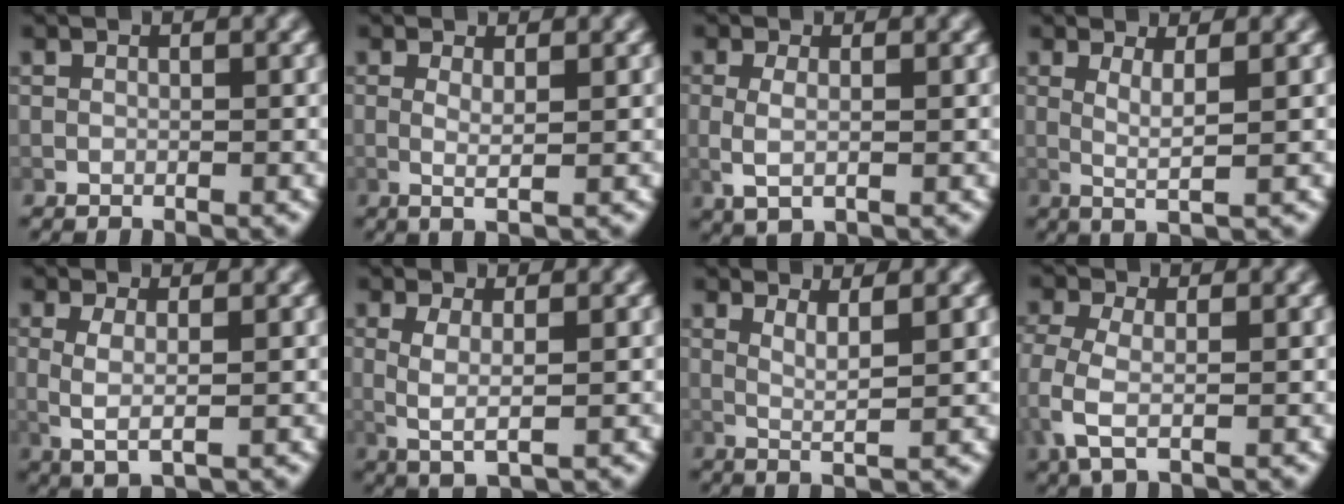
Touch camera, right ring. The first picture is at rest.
{"total": 1.8, "force": [0.3, 0.0, 1.8], "torque": [-0.039, -0.016, 0.012]}
{"total": 2.9, "force": [0.1, 1.4, 2.5], "torque": [-0.065, -0.011, 0.013]}
{"total": 3.0, "force": [0.8, 0.1, 2.9], "torque": [-0.051, -0.008, 0.020]}
{"total": 3.6, "force": [0.3, 1.5, 3.2], "torque": [-0.073, -0.011, 0.018]}
{"total": 3.4, "force": [0.4, 1.1, 3.2], "torque": [-0.067, -0.008, 0.018]}
{"total": 3.1, "force": [1.4, 0.2, 2.7], "torque": [-0.044, -0.008, 0.028]}
{"total": 3.7, "force": [0.2, 2.0, 3.0], "torque": [-0.090, -0.011, 0.010]}